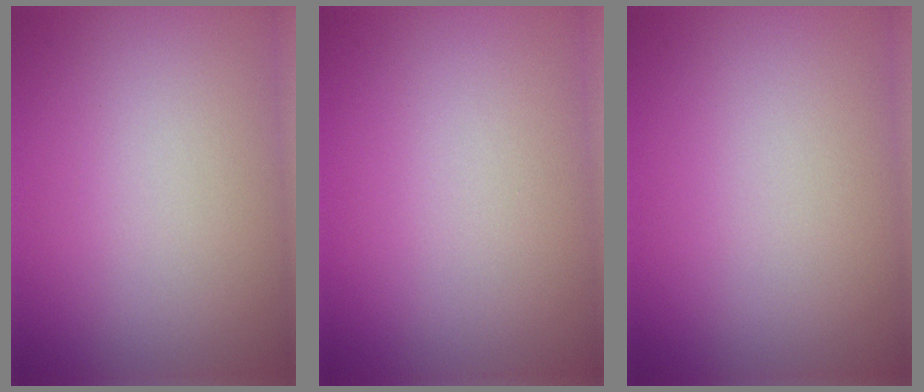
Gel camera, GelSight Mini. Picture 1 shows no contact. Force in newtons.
{"total": 0.0}
{"total": 0.0}